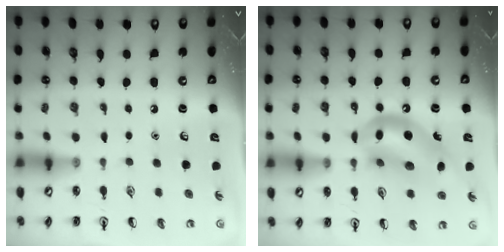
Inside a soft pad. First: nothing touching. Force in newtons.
{"total": 14.1, "press": 13.4, "slide": 4.2}